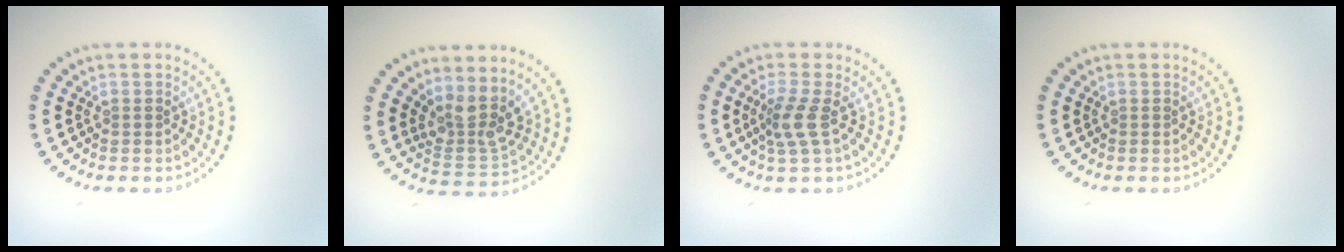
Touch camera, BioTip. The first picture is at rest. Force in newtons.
{"total": 3.6, "press": 2.9, "slide": 2.1}
{"total": 2.4, "press": 1.9, "slide": 1.6}
{"total": 0.0}